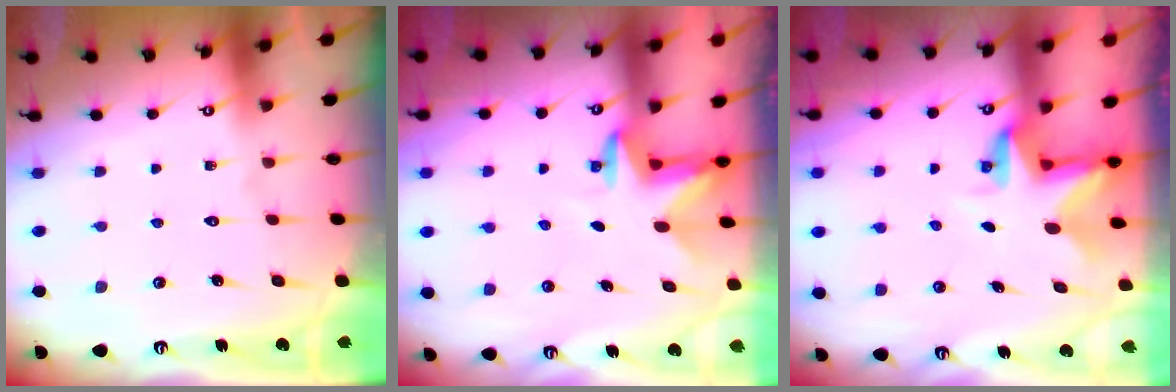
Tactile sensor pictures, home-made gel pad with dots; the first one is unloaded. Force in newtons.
{"total": 3.1, "press": 3.0, "slide": 0.8}
{"total": 3.5, "press": 3.5, "slide": 0.2}